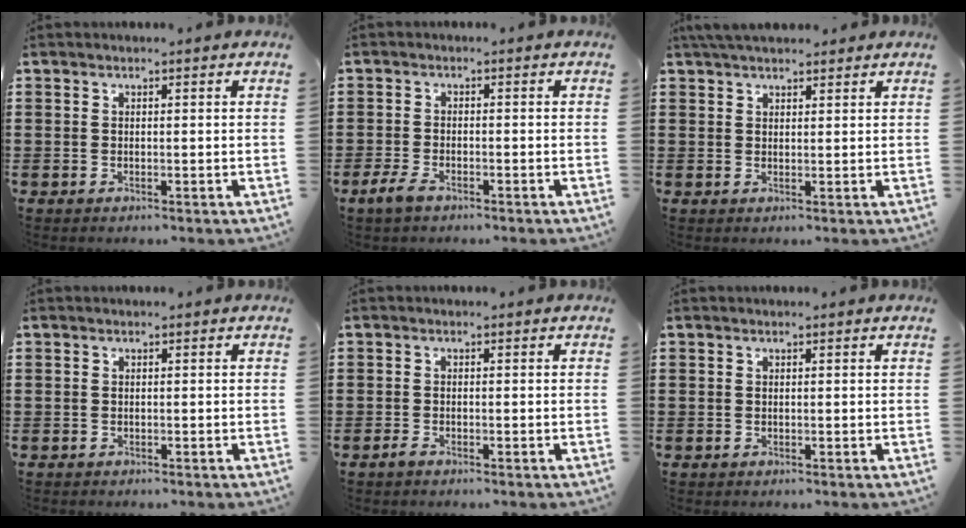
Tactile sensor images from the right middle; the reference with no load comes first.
{"total": 3.1, "force": [-1.8, 1.3, 2.1], "torque": [-0.058, -0.005, -0.039]}
{"total": 3.0, "force": [2.8, 0.6, 1.0], "torque": [-0.028, 0.003, 0.053]}
{"total": 0.6, "force": [-0.4, 0.4, -0.2], "torque": [0.003, 0.006, -0.010]}
{"total": 1.2, "force": [-0.8, 0.5, 0.8], "torque": [-0.025, -0.006, -0.016]}
{"total": 0.0}